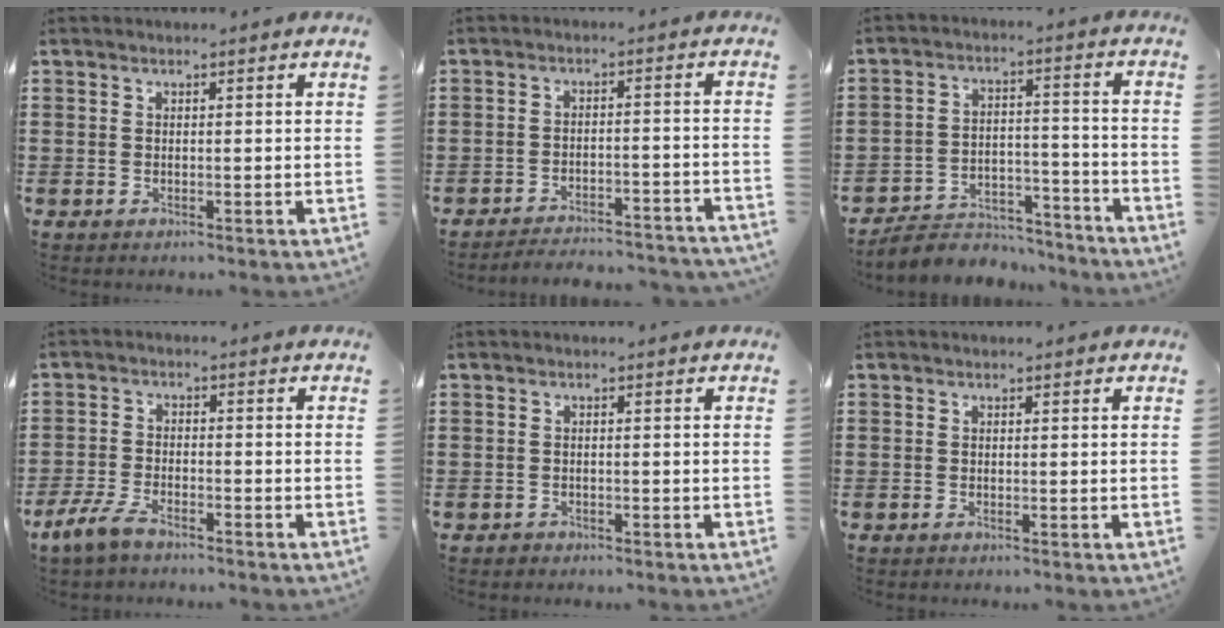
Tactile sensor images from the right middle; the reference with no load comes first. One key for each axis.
{"total": 3.3, "fx": -3.2, "fy": -0.5, "fz": 0.3, "tx": -0.004, "ty": 0.003, "tz": -0.067}
{"total": 5.3, "fx": -5.2, "fy": 1.0, "fz": 0.5, "tx": -0.008, "ty": 0.014, "tz": -0.104}
{"total": 4.3, "fx": -3.3, "fy": 0.9, "fz": 2.6, "tx": -0.073, "ty": -0.007, "tz": -0.071}
{"total": 0.0}
{"total": 0.0}